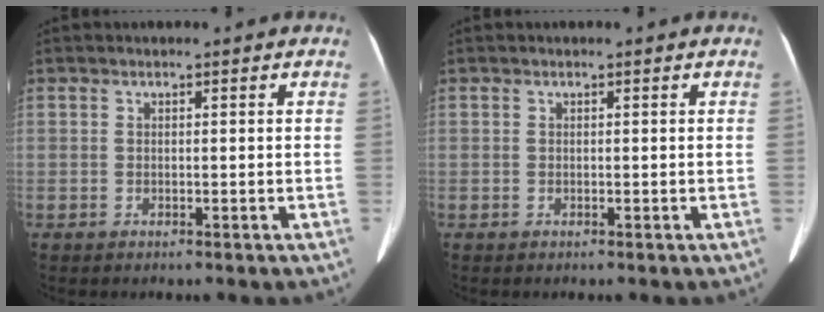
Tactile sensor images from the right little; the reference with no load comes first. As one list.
[{"total": 0.0}]